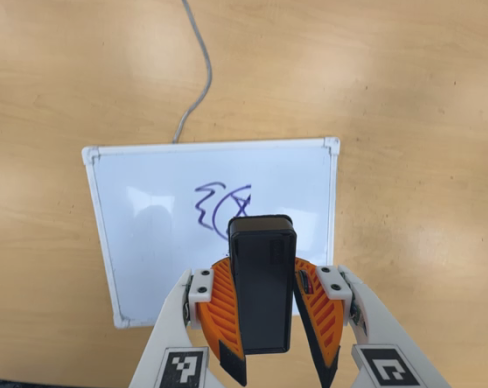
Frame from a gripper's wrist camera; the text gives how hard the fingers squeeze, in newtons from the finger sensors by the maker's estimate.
{"total": 10.4, "left": 10.9, "right": 9.9}